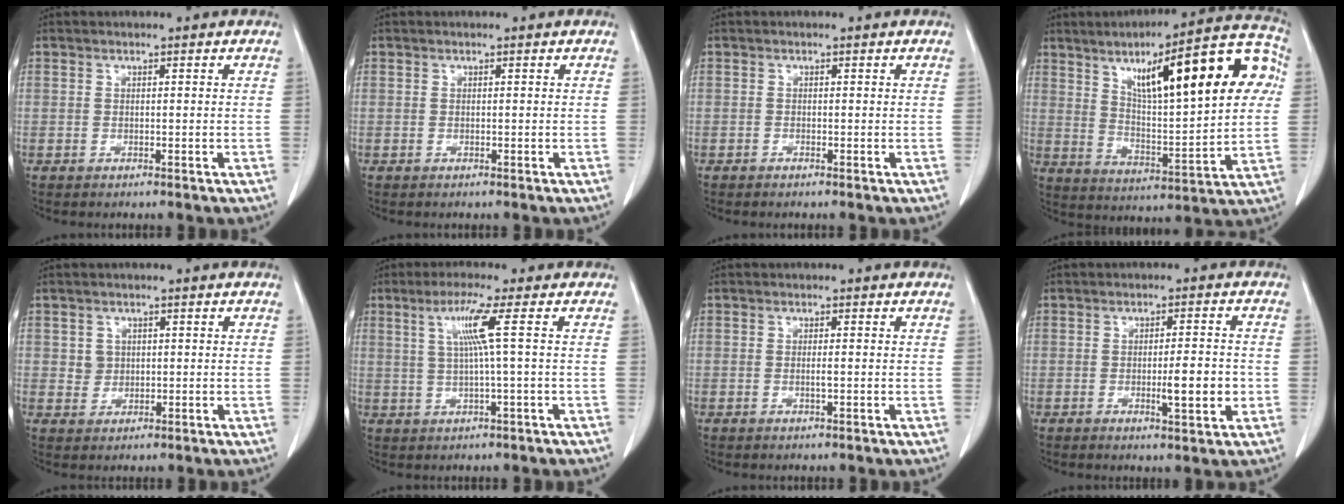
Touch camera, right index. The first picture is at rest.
{"total": 0.0}
{"total": 0.0}
{"total": 22.4, "force": [7.2, 4.4, 20.8], "torque": [-0.300, 0.037, 0.105]}
{"total": 2.3, "force": [0.6, 2.2, 0.4], "torque": [-0.003, 0.000, 0.012]}
{"total": 5.5, "force": [1.4, -1.3, 5.1], "torque": [-0.105, 0.005, 0.031]}
{"total": 1.1, "force": [-0.2, -0.1, 1.0], "torque": [-0.021, -0.002, -0.004]}
{"total": 5.4, "force": [-1.2, 0.8, 5.2], "torque": [-0.081, -0.003, -0.012]}